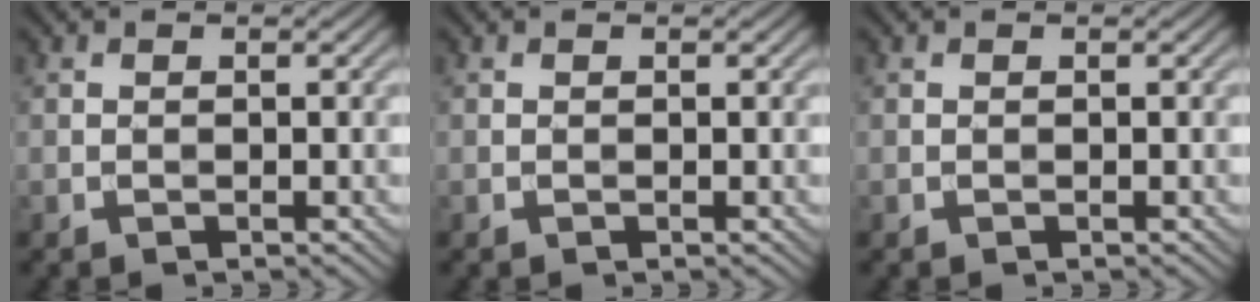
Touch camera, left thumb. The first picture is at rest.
{"total": 0.0}
{"total": 0.0}